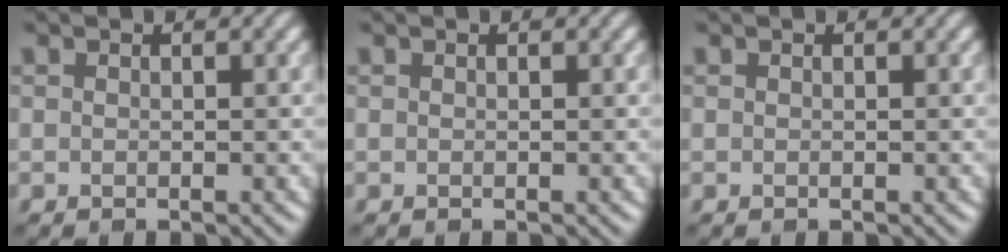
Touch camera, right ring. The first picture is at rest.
{"total": 0.0}
{"total": 0.0}